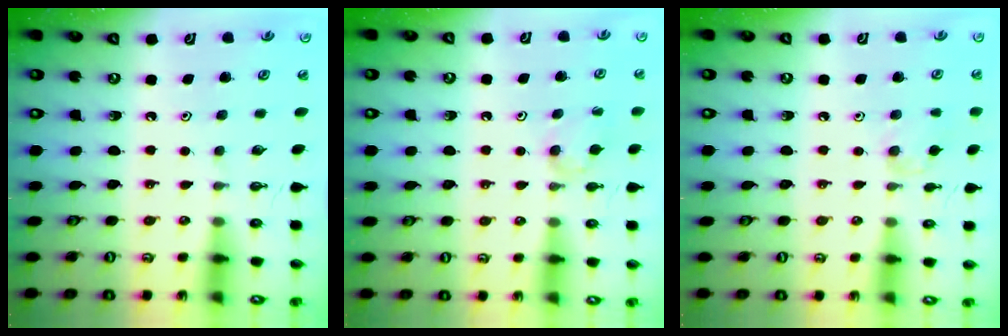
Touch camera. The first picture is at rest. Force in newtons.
{"total": 5.8, "press": 5.8, "slide": 0.7}
{"total": 7.1, "press": 7.0, "slide": 0.8}